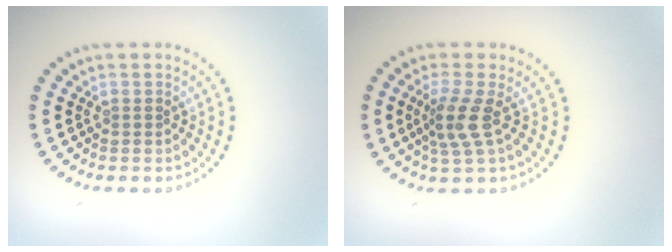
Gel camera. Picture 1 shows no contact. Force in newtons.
{"total": 2.8, "press": 2.1, "slide": 1.8}